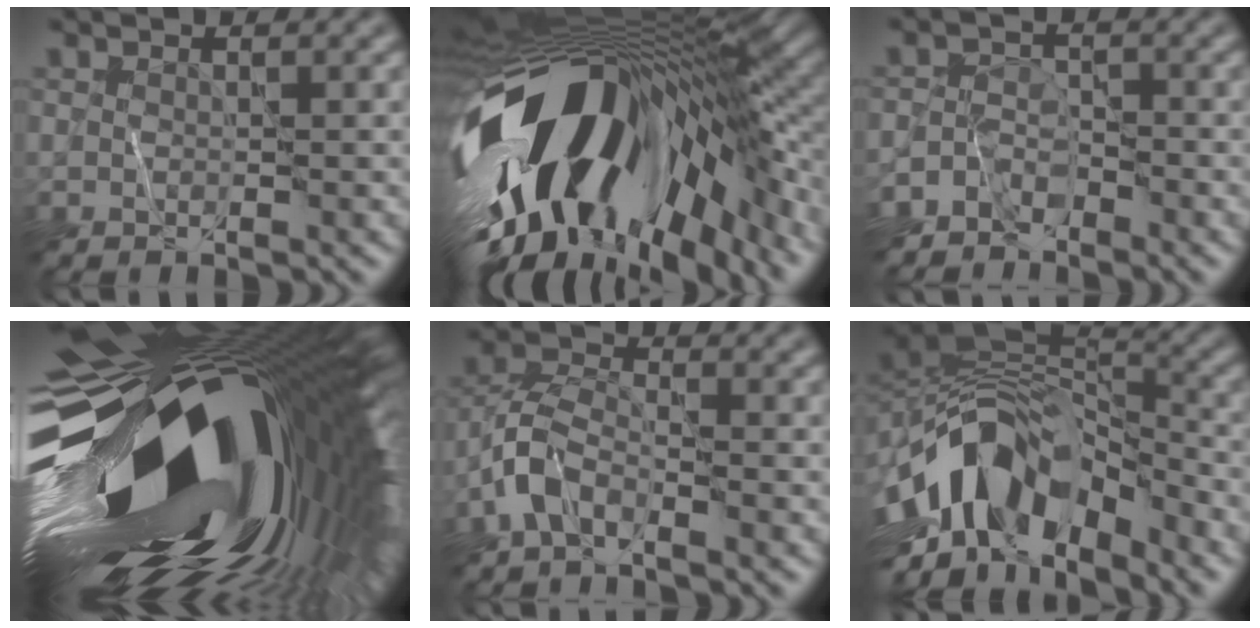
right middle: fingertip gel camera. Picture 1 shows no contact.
{"total": 18.3, "force": [-4.1, 8.9, 15.4], "torque": [-0.282, -0.029, -0.068]}
{"total": 3.1, "force": [-2.7, 1.5, 0.4], "torque": [0.000, -0.001, -0.062]}
{"total": 21.3, "force": [-1.6, 10.6, 18.4], "torque": [-0.303, -0.040, -0.016]}
{"total": 3.9, "force": [-2.5, 1.9, 2.3], "torque": [-0.044, 0.008, -0.062]}
{"total": 13.0, "force": [-5.7, 7.0, 9.5], "torque": [-0.165, 0.017, -0.109]}